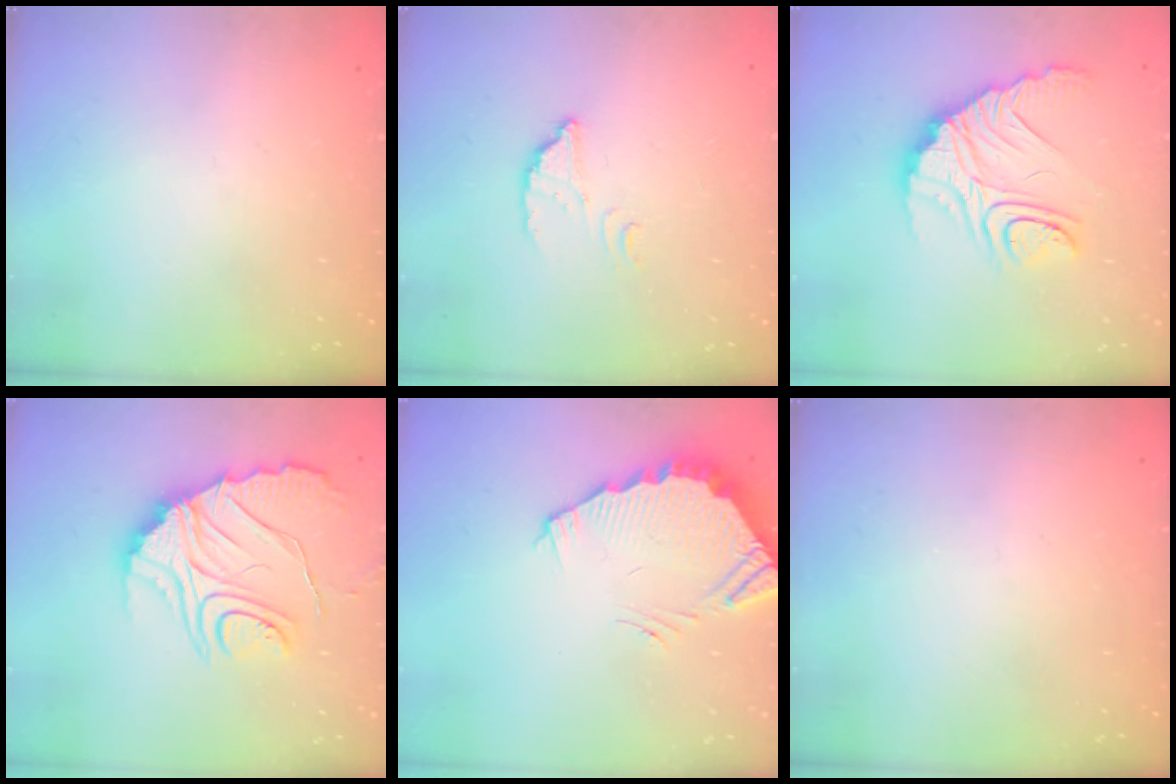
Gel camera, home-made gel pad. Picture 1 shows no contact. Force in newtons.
{"total": 2.8, "press": 2.8, "slide": 0.2}
{"total": 16.2, "press": 16.2, "slide": 1.4}
{"total": 15.6, "press": 15.6, "slide": 1.4}
{"total": 3.6, "press": 3.6, "slide": 0.3}
{"total": 0.0}